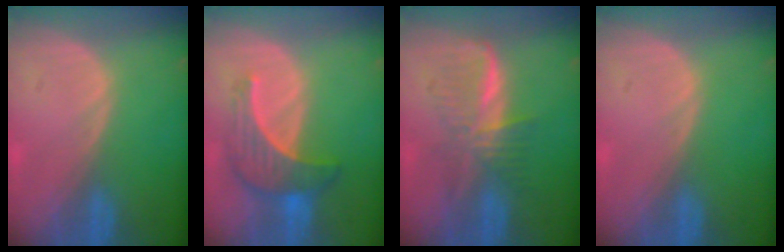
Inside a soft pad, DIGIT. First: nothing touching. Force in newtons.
{"total": 7.1, "press": 6.9, "slide": 1.8}
{"total": 5.9, "press": 5.9, "slide": 0.8}
{"total": 0.0}